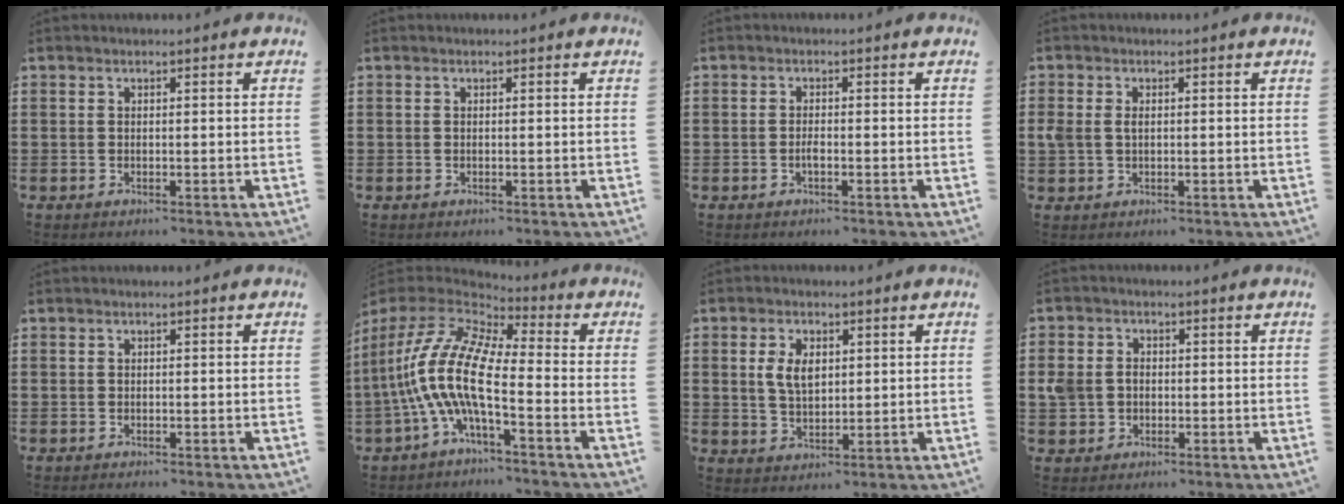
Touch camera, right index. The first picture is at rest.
{"total": 0.0}
{"total": 1.3, "force": [-0.6, 0.3, 1.1], "torque": [-0.023, -0.003, -0.010]}
{"total": 2.1, "force": [0.3, 1.4, 1.5], "torque": [-0.039, 0.005, 0.002]}
{"total": 0.0}
{"total": 11.8, "force": [-2.8, 4.0, 10.7], "torque": [-0.267, -0.025, -0.072]}
{"total": 4.8, "force": [1.2, 2.9, 3.7], "torque": [-0.080, 0.005, 0.015]}
{"total": 3.5, "force": [-0.2, 3.0, 1.8], "torque": [-0.057, 0.005, -0.010]}